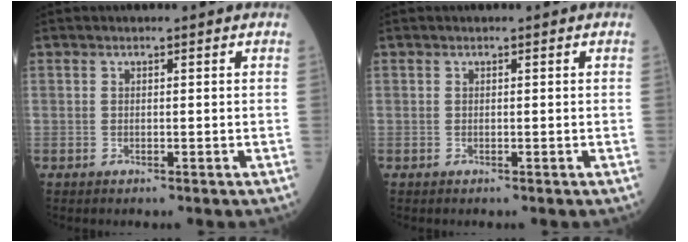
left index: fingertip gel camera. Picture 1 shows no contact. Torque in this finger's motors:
{"motor_torque": [0.00, 0.00, 0.00, 0.00]}